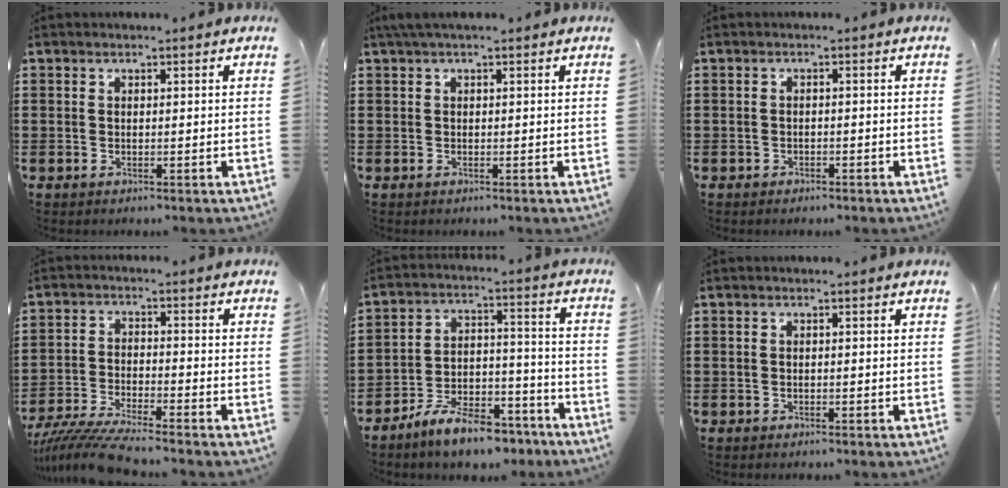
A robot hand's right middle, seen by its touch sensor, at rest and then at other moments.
{"total": 1.3, "force": [0.8, 0.0, 1.1], "torque": [-0.022, 0.003, 0.014]}
{"total": 0.8, "force": [-0.6, 0.4, 0.0], "torque": [-0.002, 0.003, -0.015]}
{"total": 6.2, "force": [-5.8, -0.3, 2.1], "torque": [-0.057, -0.020, -0.118]}
{"total": 9.1, "force": [-8.0, 2.2, 3.8], "torque": [-0.065, 0.028, -0.151]}
{"total": 0.0}